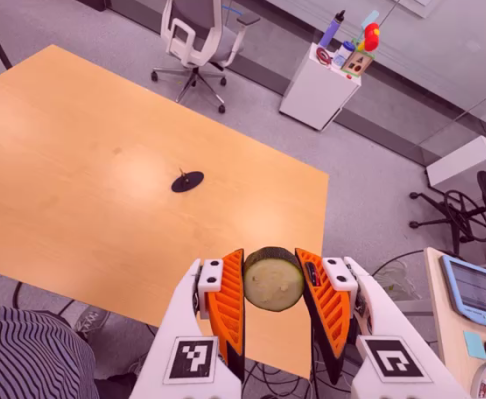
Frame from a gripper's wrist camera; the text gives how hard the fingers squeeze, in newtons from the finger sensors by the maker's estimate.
{"total": 9.2, "left": 8.2, "right": 10.1}